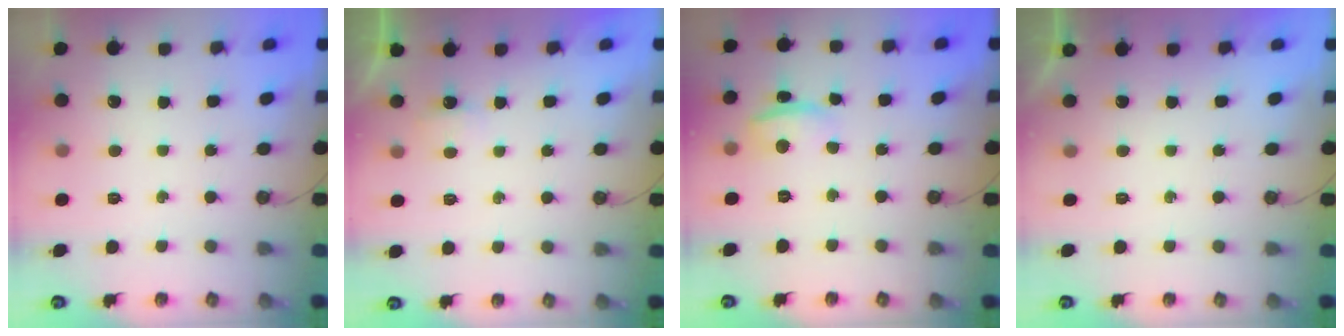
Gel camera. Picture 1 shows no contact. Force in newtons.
{"total": 2.6, "press": 2.6, "slide": 0.4}
{"total": 7.8, "press": 2.9, "slide": 7.2}
{"total": 0.0}